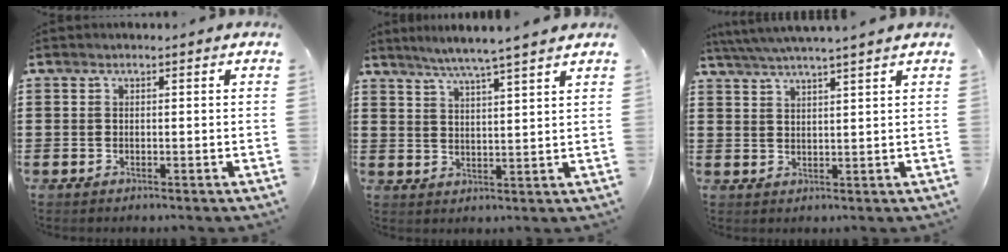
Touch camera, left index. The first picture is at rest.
{"total": 4.6, "force": [4.0, -1.0, 2.1], "torque": [-0.052, -0.021, 0.067]}
{"total": 3.5, "force": [3.2, -0.7, 1.4], "torque": [-0.037, -0.011, 0.056]}